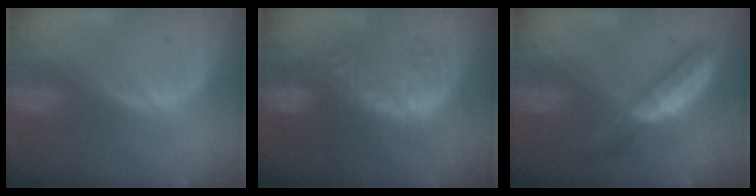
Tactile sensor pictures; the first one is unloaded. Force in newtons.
{"total": 9.0, "press": 8.7, "slide": 2.2}
{"total": 5.5, "press": 5.0, "slide": 2.2}